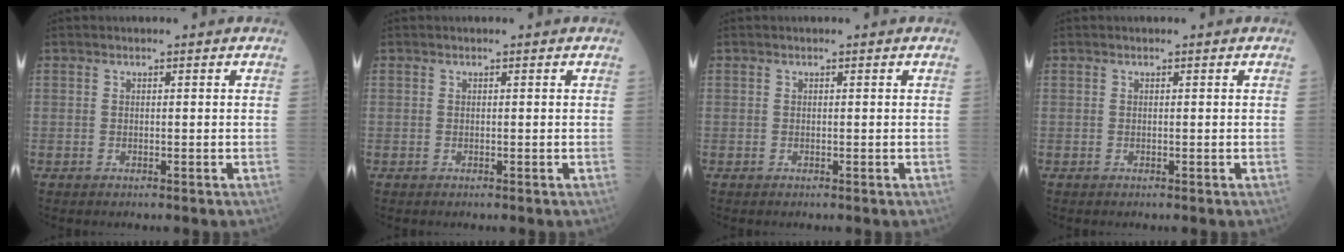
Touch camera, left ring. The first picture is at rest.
{"total": 0.0}
{"total": 0.0}
{"total": 0.0}